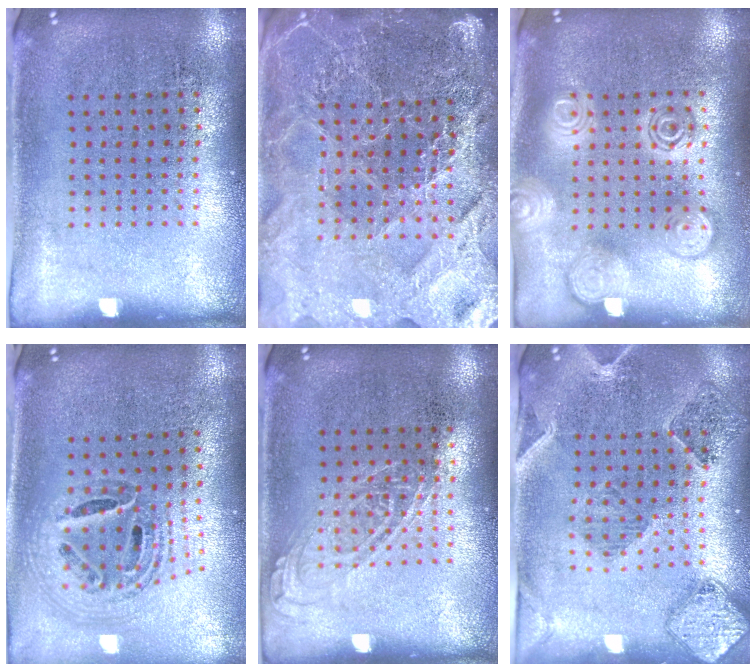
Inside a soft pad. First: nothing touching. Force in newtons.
{"total": 5.0, "press": 4.5, "slide": 2.1}
{"total": 3.0, "press": 3.0, "slide": 0.4}
{"total": 1.5, "press": 1.3, "slide": 0.7}
{"total": 1.1, "press": 1.0, "slide": 0.3}
{"total": 0.9, "press": 0.9, "slide": 0.3}